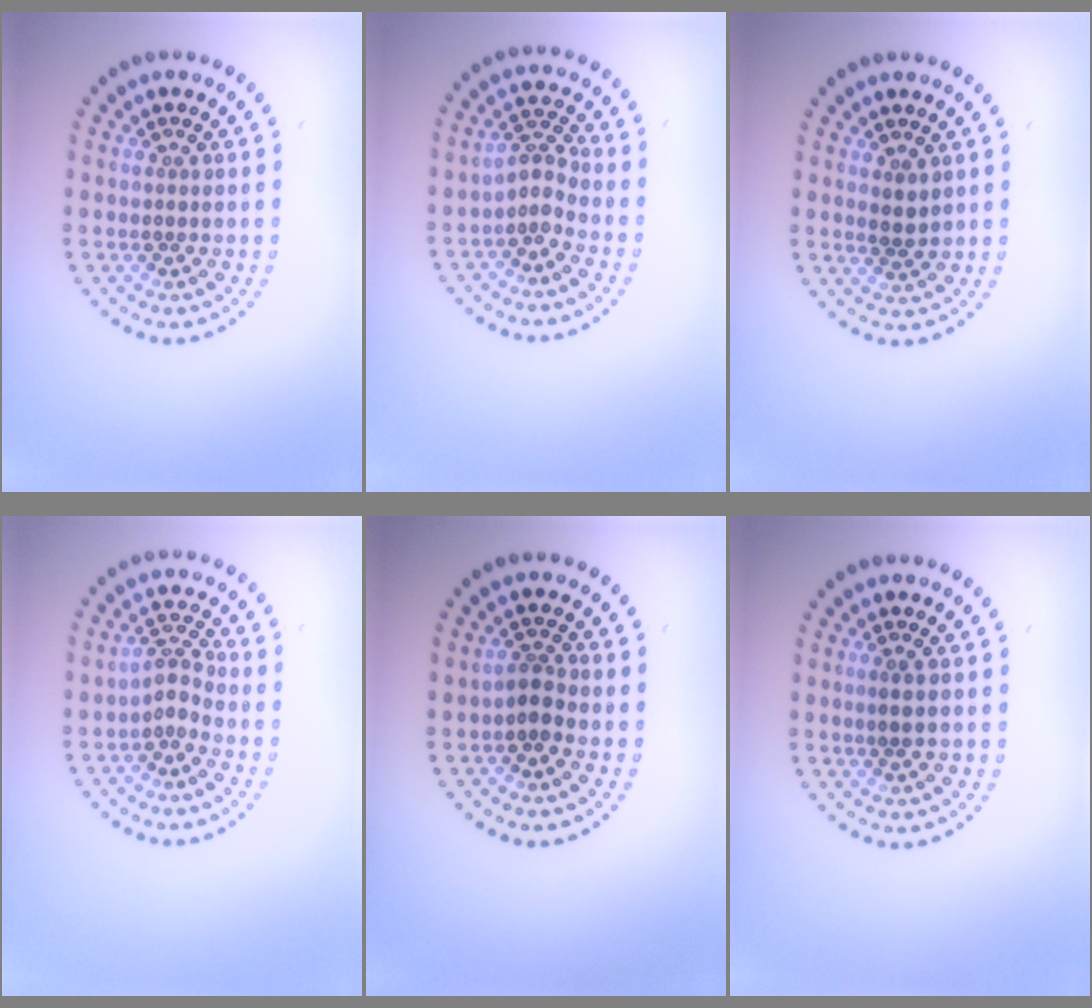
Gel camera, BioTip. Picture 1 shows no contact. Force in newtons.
{"total": 2.0, "press": 1.3, "slide": 1.5}
{"total": 1.3, "press": 1.1, "slide": 0.6}
{"total": 2.0, "press": 1.4, "slide": 1.5}
{"total": 1.6, "press": 1.3, "slide": 0.9}
{"total": 1.0, "press": 0.9, "slide": 0.3}